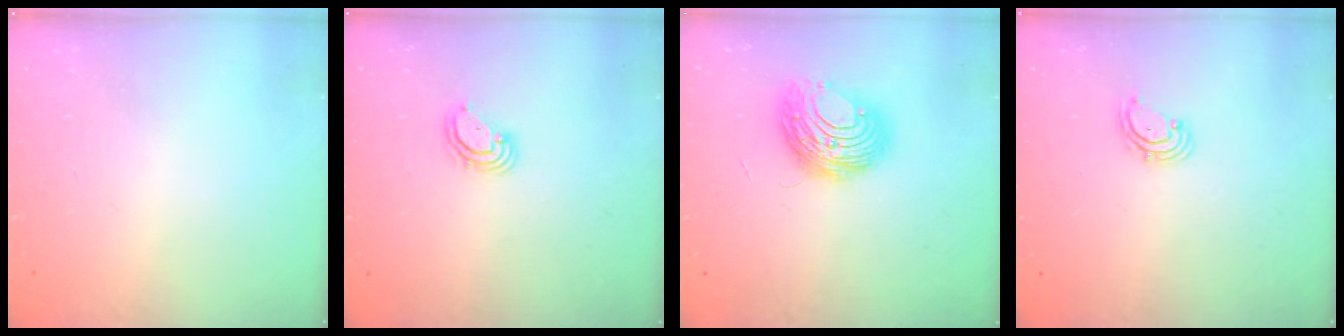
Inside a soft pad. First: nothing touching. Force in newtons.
{"total": 3.6, "press": 3.6, "slide": 0.3}
{"total": 10.6, "press": 10.5, "slide": 1.5}
{"total": 2.0, "press": 2.0, "slide": 0.4}